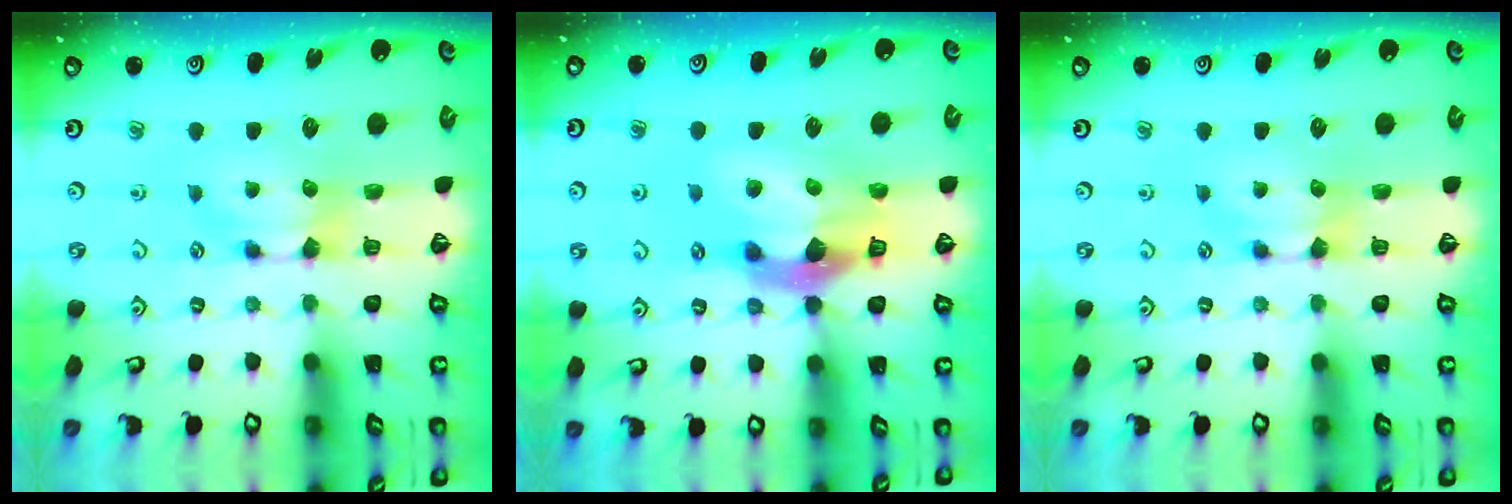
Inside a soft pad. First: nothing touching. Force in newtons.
{"total": 9.5, "press": 9.2, "slide": 2.5}
{"total": 0.0}